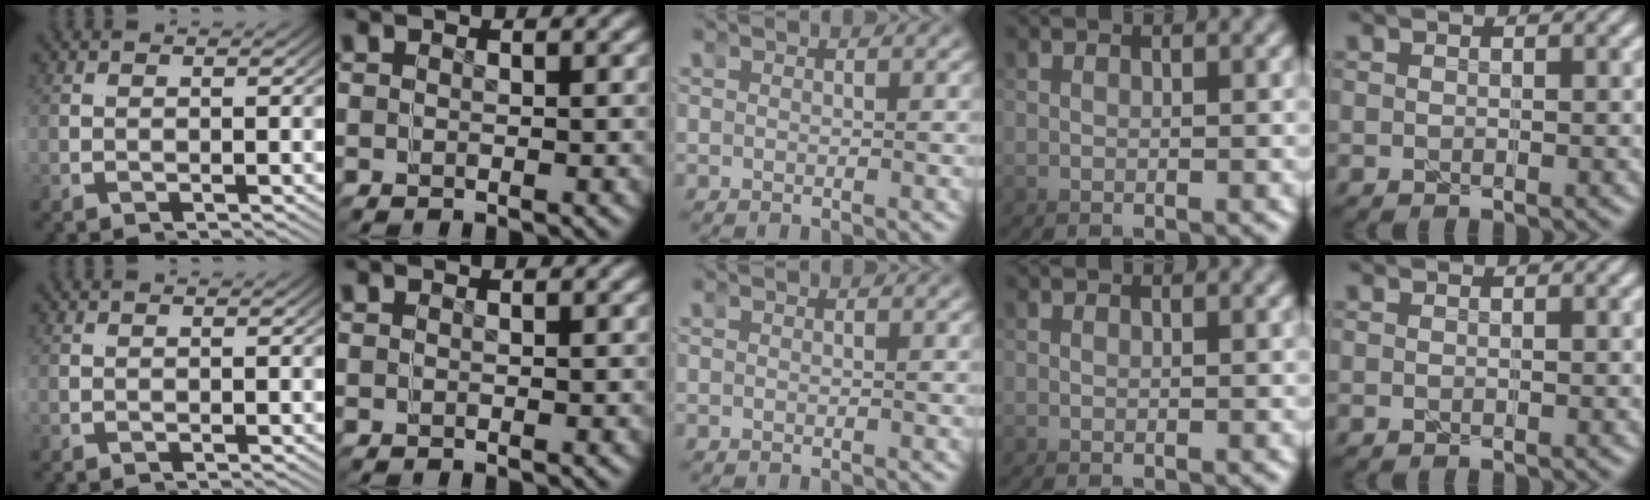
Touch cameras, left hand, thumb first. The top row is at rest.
{}